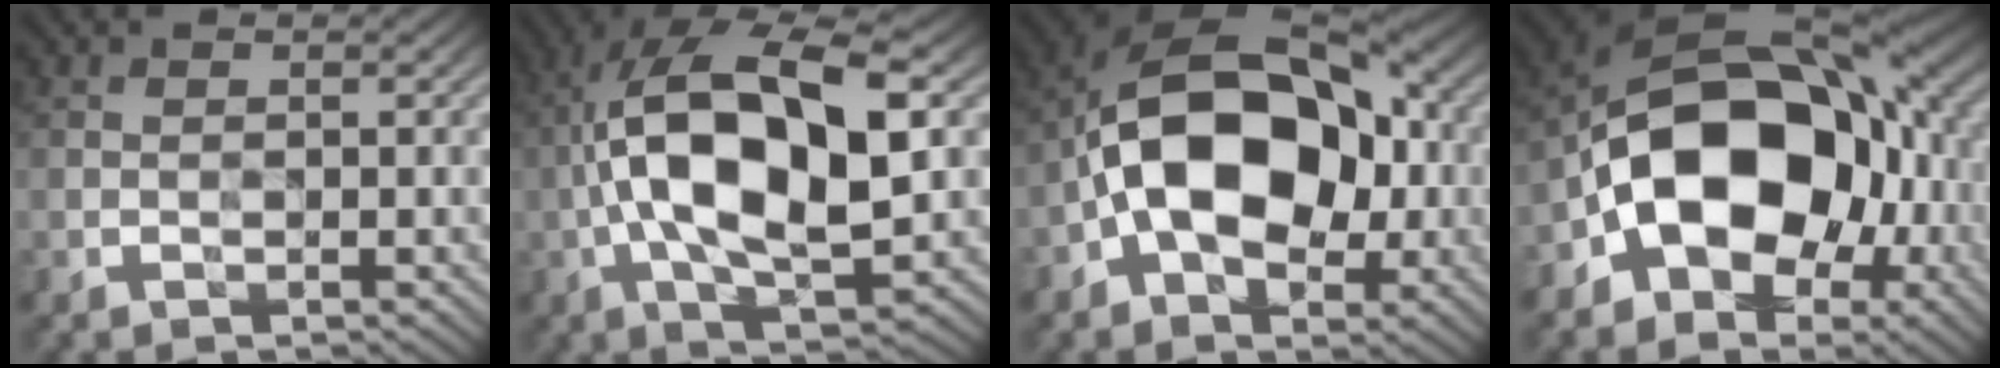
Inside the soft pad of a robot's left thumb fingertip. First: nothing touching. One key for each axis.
{"total": 16.3, "fx": 0.3, "fy": 6.9, "fz": 14.8, "tx": -0.278, "ty": 0.023, "tz": -0.002}
{"total": 14.8, "fx": -1.3, "fy": 9.4, "fz": 11.3, "tx": -0.176, "ty": 0.024, "tz": -0.037}
{"total": 15.6, "fx": -3.5, "fy": 10.5, "fz": 11.0, "tx": -0.150, "ty": 0.004, "tz": -0.072}